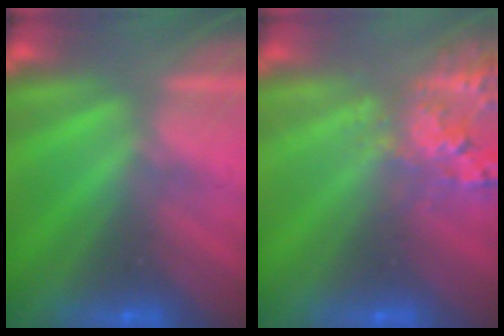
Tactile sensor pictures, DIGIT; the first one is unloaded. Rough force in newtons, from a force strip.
{"total": 2.6}